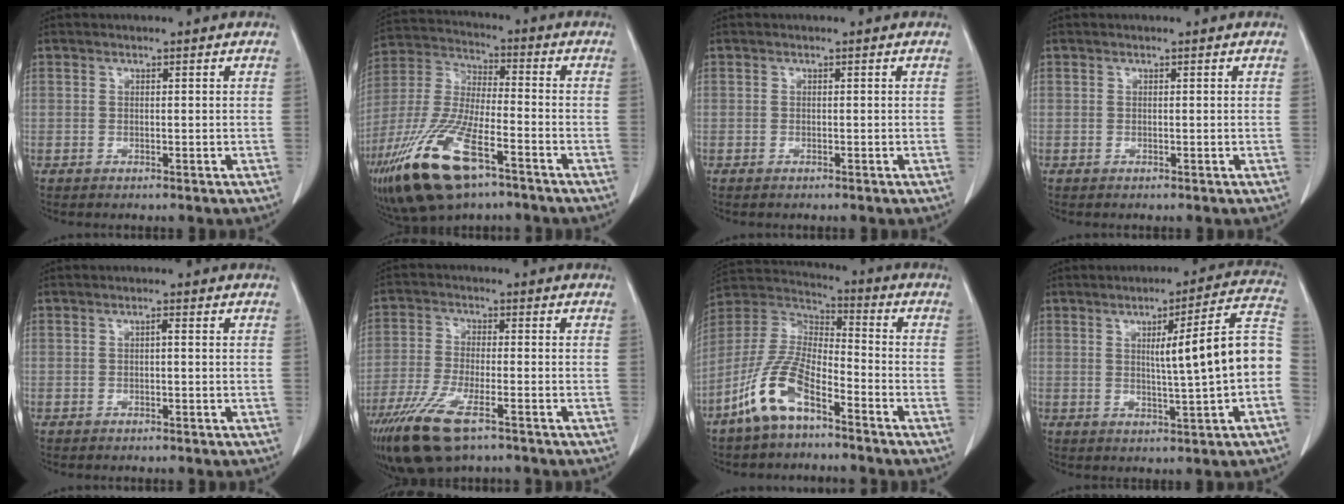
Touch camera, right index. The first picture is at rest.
{"total": 18.7, "force": [-10.6, 5.3, 14.4], "torque": [-0.334, -0.038, -0.197]}
{"total": 0.0}
{"total": 0.0}
{"total": 0.6, "force": [0.0, 0.1, 0.6], "torque": [-0.009, 0.002, -0.001]}
{"total": 11.0, "force": [-7.1, 2.7, 8.0], "torque": [-0.159, -0.025, -0.125]}
{"total": 11.9, "force": [-7.2, 3.8, 8.7], "torque": [-0.198, -0.001, -0.144]}
{"total": 12.3, "force": [-0.2, -0.1, 12.3], "torque": [-0.159, 0.021, -0.005]}